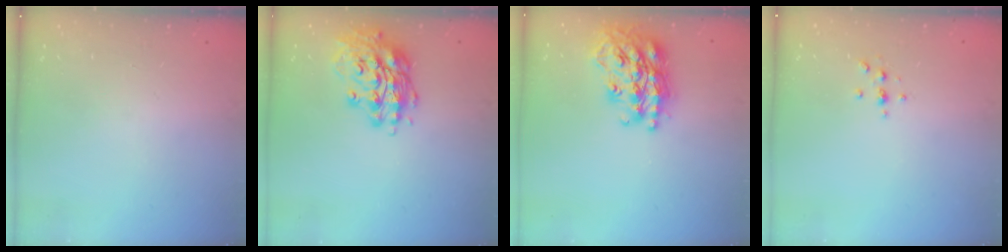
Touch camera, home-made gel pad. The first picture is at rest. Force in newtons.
{"total": 15.0, "press": 14.7, "slide": 2.6}
{"total": 23.2, "press": 23.2, "slide": 1.8}
{"total": 2.4, "press": 2.4, "slide": 0.3}